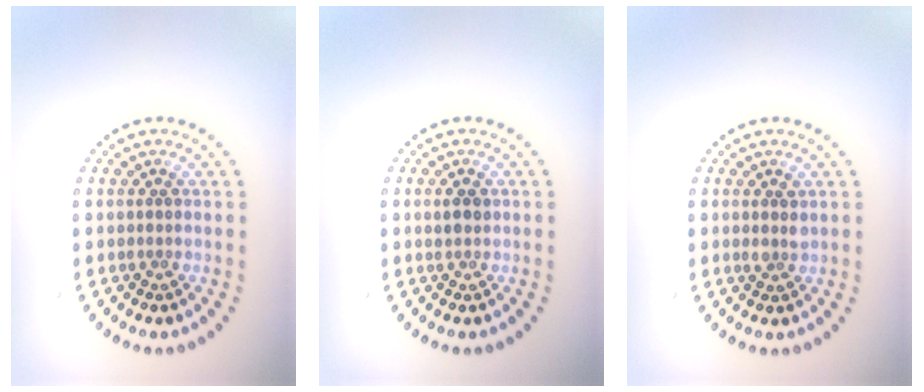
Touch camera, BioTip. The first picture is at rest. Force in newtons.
{"total": 1.2, "press": 1.1, "slide": 0.3}
{"total": 1.4, "press": 1.2, "slide": 0.7}